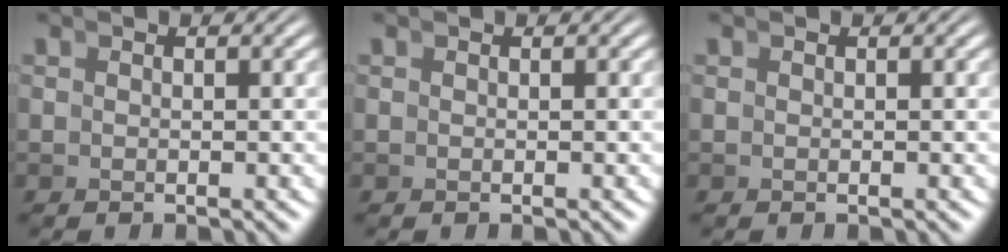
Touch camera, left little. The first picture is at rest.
{"total": 0.0}
{"total": 0.0}